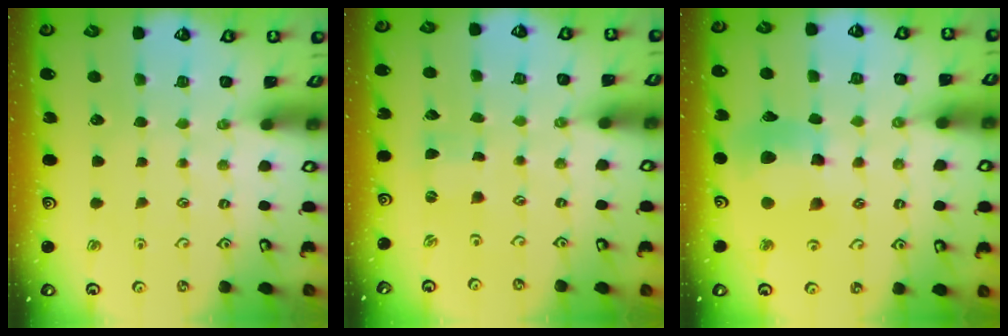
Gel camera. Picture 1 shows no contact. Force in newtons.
{"total": 0.0}
{"total": 12.4, "press": 12.4, "slide": 1.5}